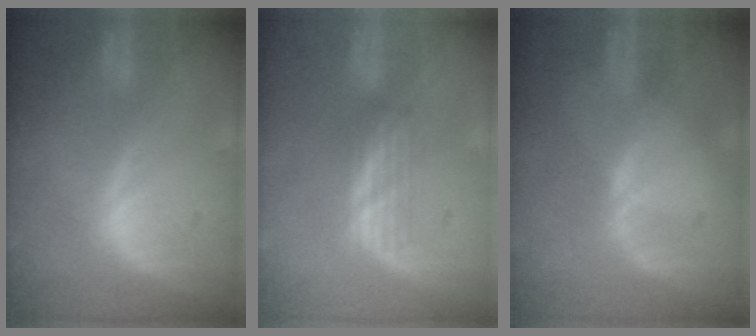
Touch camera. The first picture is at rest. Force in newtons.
{"total": 2.9, "press": 2.6, "slide": 1.4}
{"total": 1.1, "press": 0.8, "slide": 0.8}